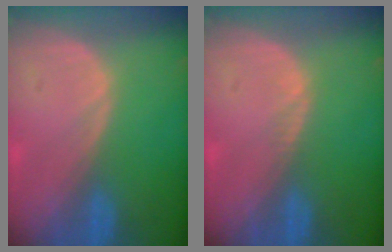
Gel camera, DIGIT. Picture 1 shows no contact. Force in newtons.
{"total": 0.7, "press": 0.6, "slide": 0.4}